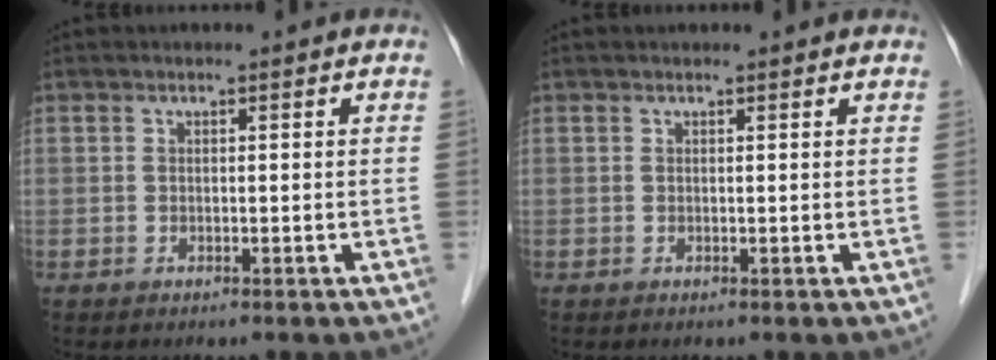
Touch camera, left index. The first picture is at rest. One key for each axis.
{"total": 1.7, "fx": 1.6, "fy": 0.2, "fz": 0.3, "tx": -0.012, "ty": 0.013, "tz": 0.015}